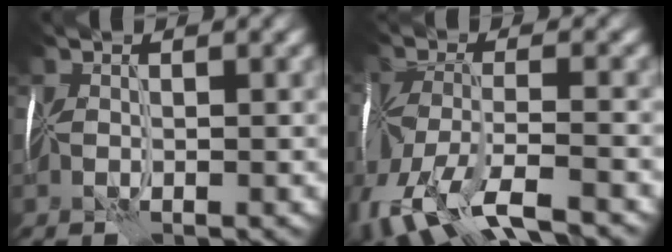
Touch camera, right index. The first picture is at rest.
{"total": 8.8, "force": [-6.1, 2.9, 5.7], "torque": [-0.133, -0.012, -0.107]}